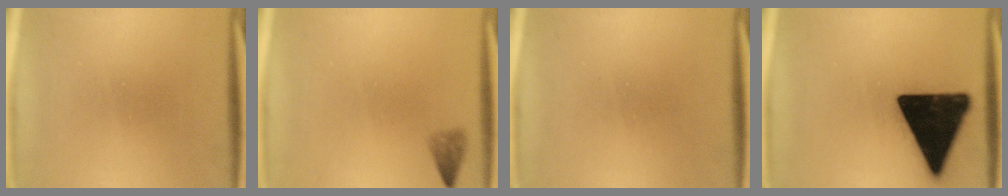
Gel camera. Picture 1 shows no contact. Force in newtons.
{"total": 2.1}
{"total": 1.6}
{"total": 19.9}